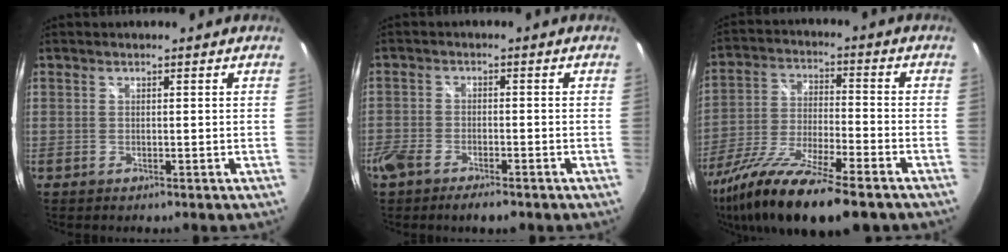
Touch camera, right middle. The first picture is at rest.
{"total": 7.5, "force": [-5.4, 3.0, 4.3], "torque": [-0.115, -0.021, -0.104]}
{"total": 20.2, "force": [-14.3, 4.2, 13.6], "torque": [-0.268, -0.055, -0.257]}